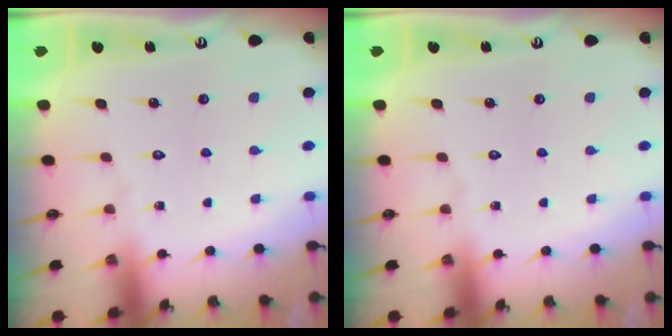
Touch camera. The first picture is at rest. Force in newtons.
{"total": 0.0}